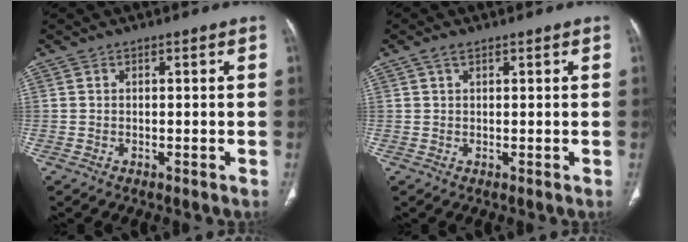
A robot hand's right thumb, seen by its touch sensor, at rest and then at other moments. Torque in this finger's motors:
{"motor_torque": [-0.55, 0.44, 0.07, -0.12, 0.00]}